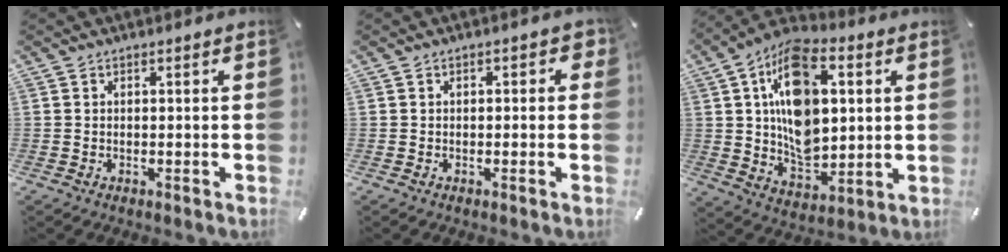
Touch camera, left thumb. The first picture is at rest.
{"total": 2.0, "force": [-0.6, 1.3, 1.3], "torque": [-0.016, 0.007, -0.015]}
{"total": 18.1, "force": [3.9, 12.1, 12.9], "torque": [-0.223, -0.007, 0.069]}